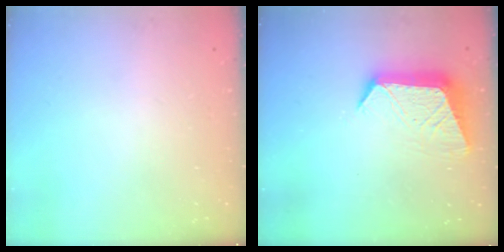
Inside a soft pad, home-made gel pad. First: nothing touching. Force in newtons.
{"total": 11.4, "press": 11.4, "slide": 1.0}